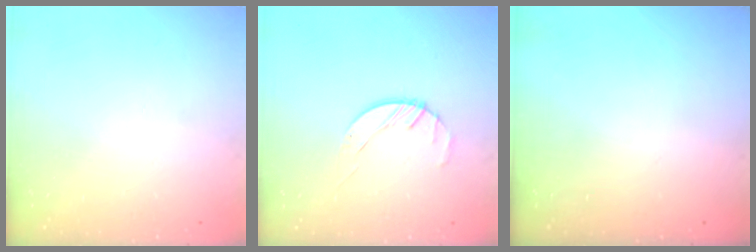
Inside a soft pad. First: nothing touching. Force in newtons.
{"total": 2.1, "press": 2.0, "slide": 0.3}
{"total": 0.0}